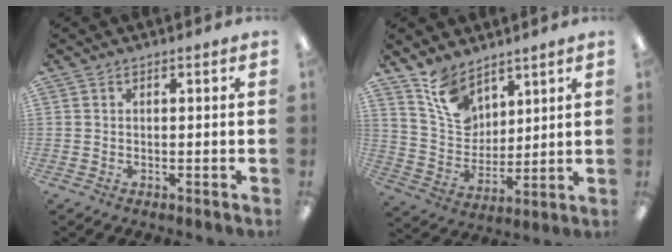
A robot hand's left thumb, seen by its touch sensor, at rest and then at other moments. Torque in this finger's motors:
{"motor_torque": [0.22, 0.16, -0.07, -0.21, -0.07]}